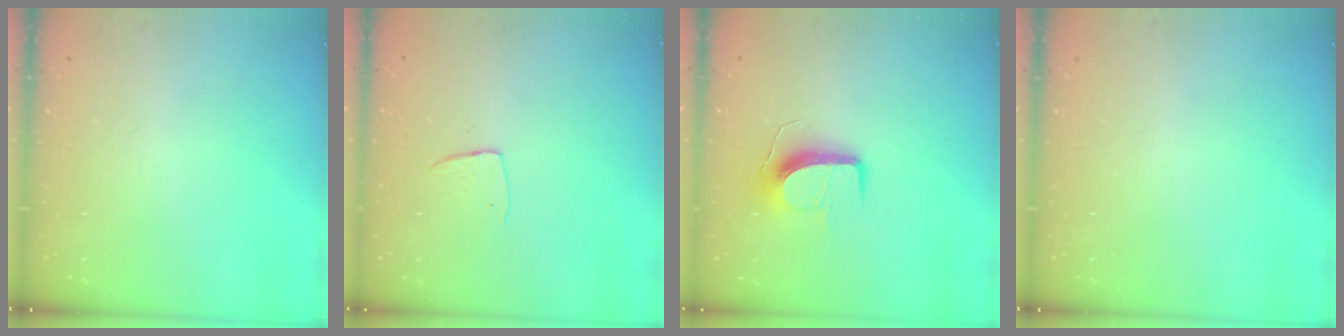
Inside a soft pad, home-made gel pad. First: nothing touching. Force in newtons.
{"total": 4.8, "press": 4.8, "slide": 0.4}
{"total": 10.7, "press": 10.7, "slide": 0.4}
{"total": 0.0}